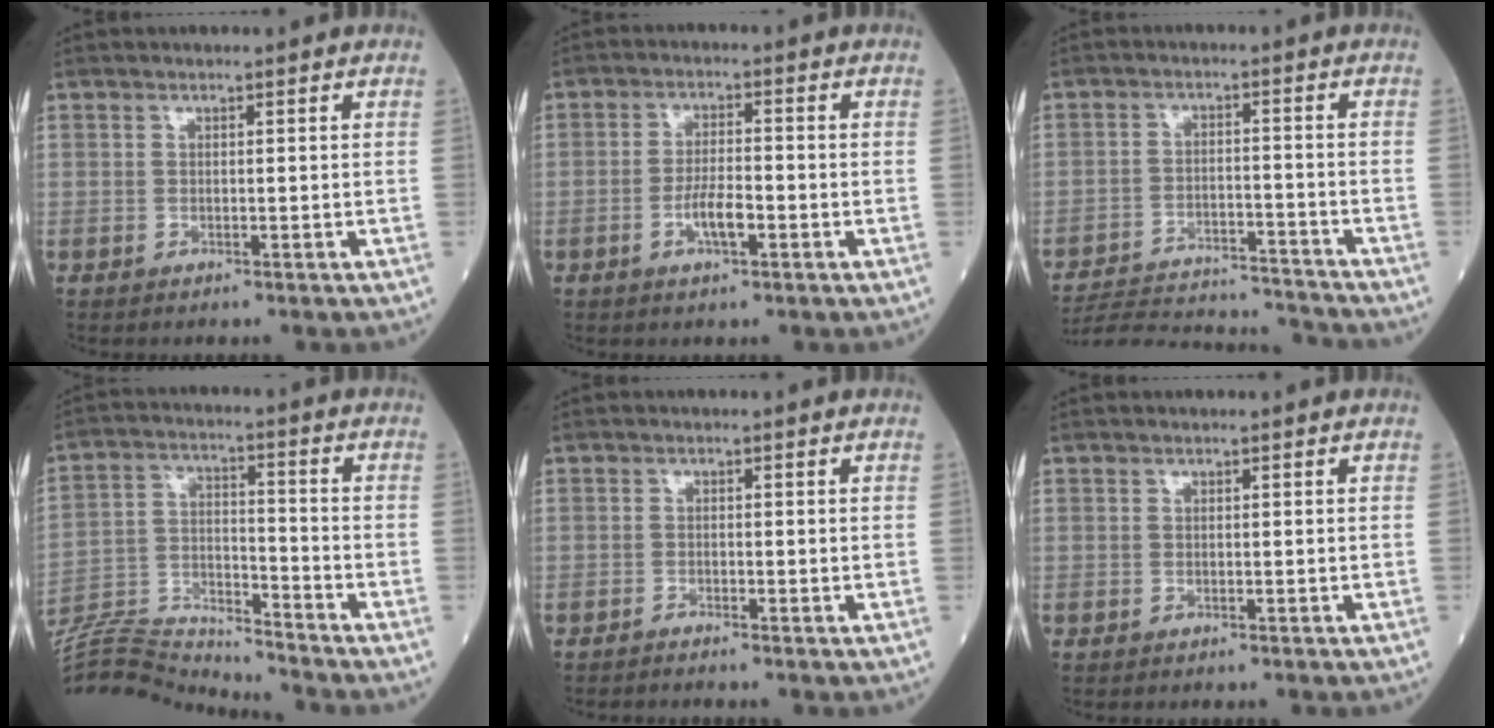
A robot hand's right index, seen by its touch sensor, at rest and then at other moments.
{"total": 4.6, "force": [-1.8, 1.1, 4.1], "torque": [-0.077, 0.002, -0.033]}
{"total": 16.4, "force": [-16.0, 0.7, 3.2], "torque": [-0.061, 0.003, -0.235]}
{"total": 13.6, "force": [-13.6, 0.0, 1.1], "torque": [-0.031, 0.025, -0.242]}
{"total": 0.8, "force": [-0.7, -0.3, 0.1], "torque": [-0.005, -0.002, -0.012]}
{"total": 0.0}